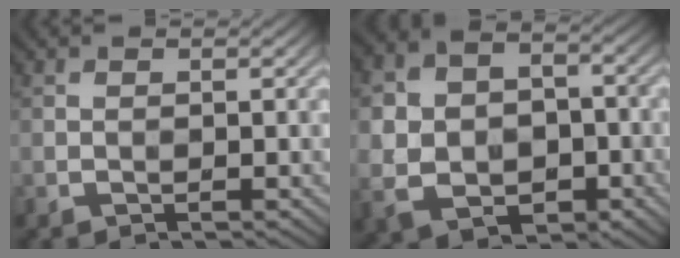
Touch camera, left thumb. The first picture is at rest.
{"total": 10.3, "force": [-2.1, 8.0, 6.1], "torque": [-0.141, -0.031, -0.039]}